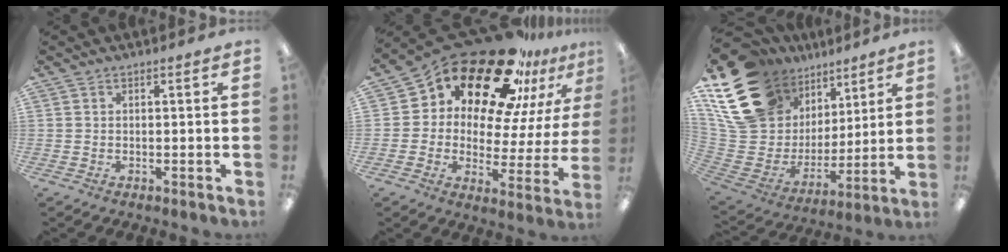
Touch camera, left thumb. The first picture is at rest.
{"total": 23.7, "force": [17.3, 11.1, 11.7], "torque": [-0.181, -0.137, 0.298]}
{"total": 22.3, "force": [13.3, 14.7, 10.2], "torque": [-0.211, -0.074, 0.265]}